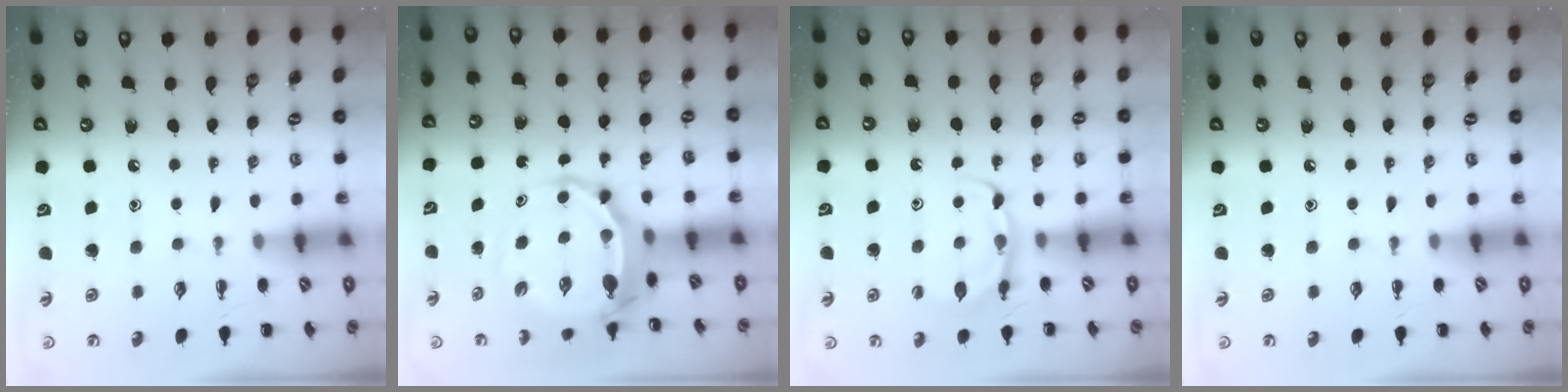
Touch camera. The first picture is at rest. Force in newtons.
{"total": 5.8, "press": 5.6, "slide": 1.7}
{"total": 5.4, "press": 5.4, "slide": 0.4}
{"total": 0.0}